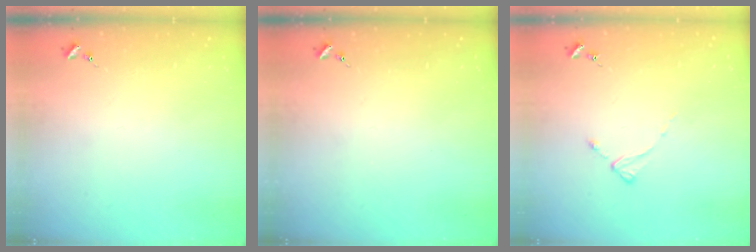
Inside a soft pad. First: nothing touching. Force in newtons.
{"total": 0.0}
{"total": 2.0, "press": 2.0, "slide": 0.3}